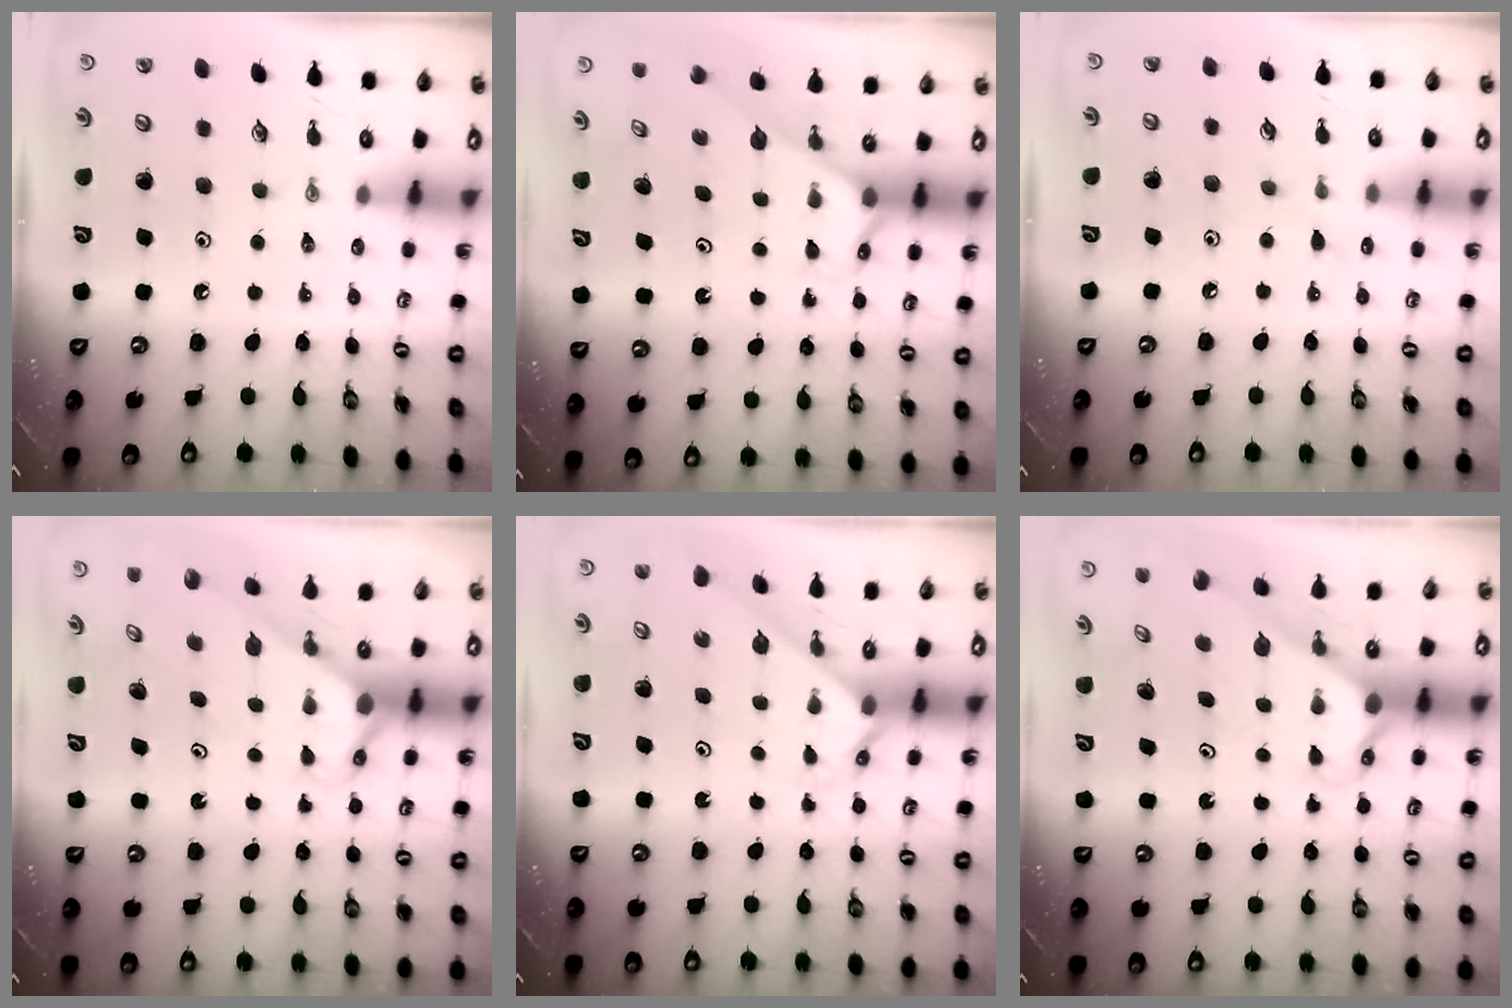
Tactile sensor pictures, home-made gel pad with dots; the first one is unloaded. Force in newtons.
{"total": 3.5, "press": 3.4, "slide": 0.2}
{"total": 3.9, "press": 3.9, "slide": 0.6}
{"total": 2.7, "press": 2.7, "slide": 0.0}
{"total": 2.3, "press": 2.3, "slide": 0.2}
{"total": 2.7, "press": 2.7, "slide": 0.2}